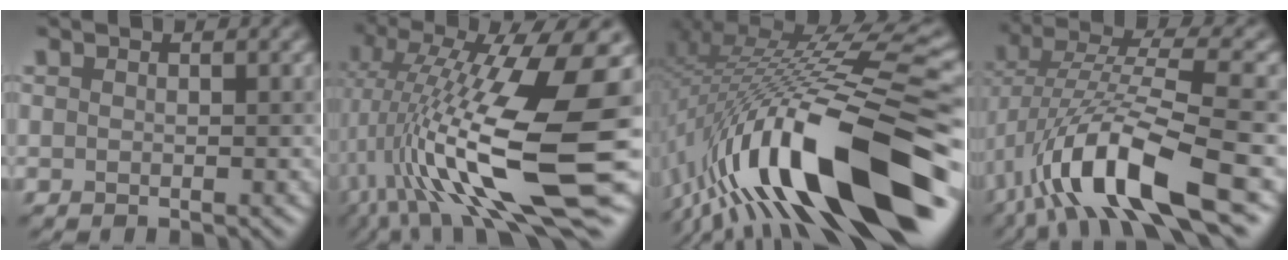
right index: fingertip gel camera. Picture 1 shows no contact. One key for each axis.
{"total": 15.1, "fx": -0.9, "fy": 3.7, "fz": 14.7, "tx": -0.255, "ty": 0.002, "tz": -0.009}
{"total": 19.6, "fx": -5.4, "fy": 4.8, "fz": 18.2, "tx": -0.287, "ty": 0.029, "tz": -0.109}
{"total": 11.7, "fx": -4.8, "fy": 3.3, "fz": 10.2, "tx": -0.197, "ty": 0.016, "tz": -0.091}